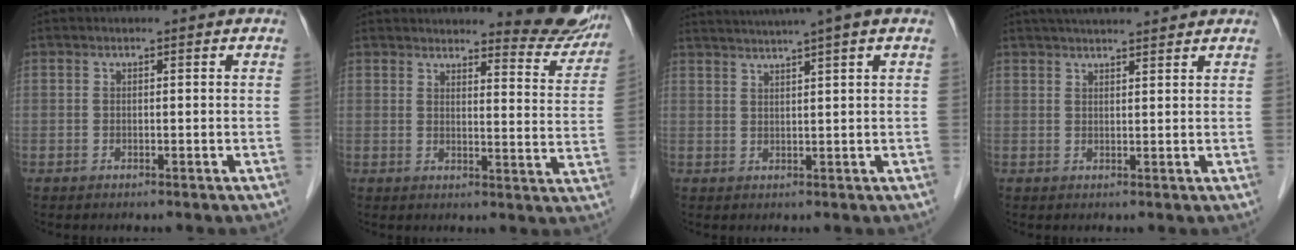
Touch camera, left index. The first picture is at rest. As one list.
[{"total": 11.6, "force": [10.8, 1.8, 3.7], "torque": [-0.024, -0.033, 0.117]}, {"total": 9.7, "force": [7.7, -1.3, 5.7], "torque": [-0.096, 0.030, 0.104]}, {"total": 9.1, "force": [8.1, 0.8, 4.1], "torque": [-0.063, 0.033, 0.114]}]